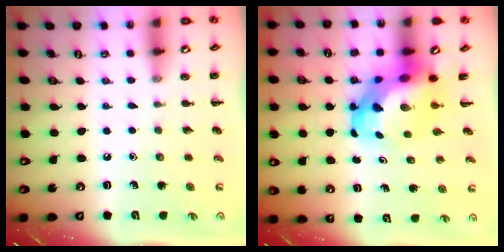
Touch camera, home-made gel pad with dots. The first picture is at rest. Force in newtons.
{"total": 6.8, "press": 6.5, "slide": 2.1}